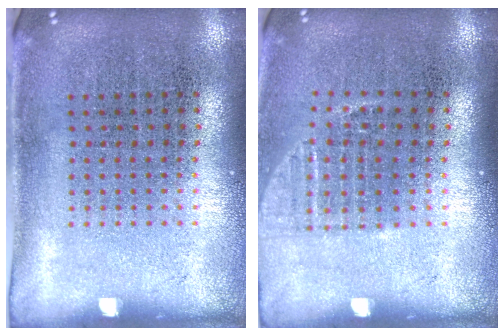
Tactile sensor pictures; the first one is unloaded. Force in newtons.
{"total": 1.1, "press": 1.0, "slide": 0.5}